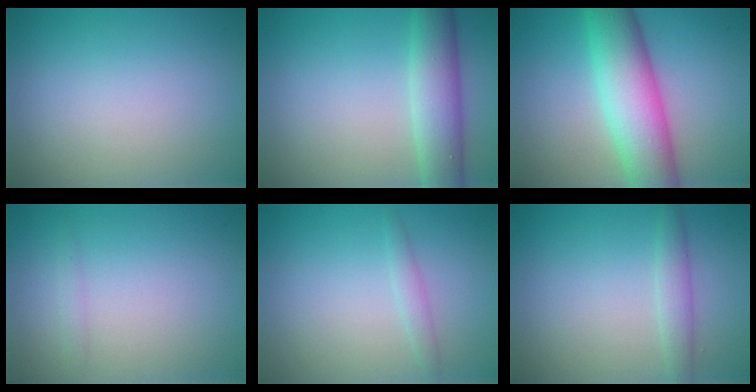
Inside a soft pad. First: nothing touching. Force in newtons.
{"total": 5.2, "press": 5.2, "slide": 0.3}
{"total": 9.0, "press": 9.0, "slide": 0.3}
{"total": 0.6, "press": 0.6, "slide": 0.0}
{"total": 1.2, "press": 1.2, "slide": 0.1}
{"total": 1.9, "press": 1.9, "slide": 0.0}